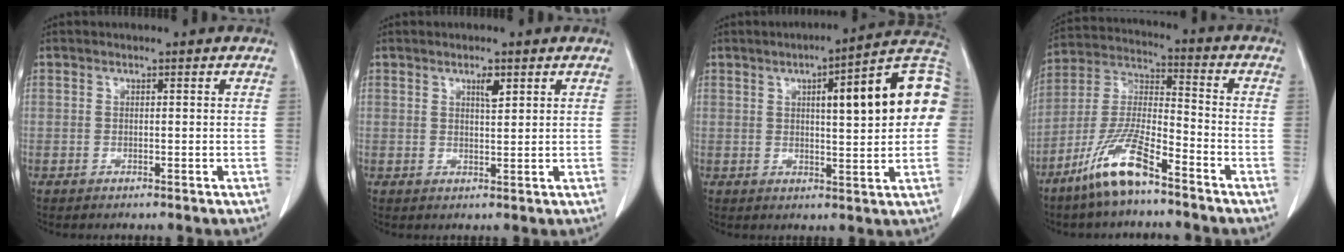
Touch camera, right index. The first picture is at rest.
{"total": 2.1, "force": [1.2, 0.5, 1.7], "torque": [-0.029, -0.003, 0.021]}
{"total": 15.3, "force": [2.8, 2.7, 14.8], "torque": [-0.194, 0.034, 0.032]}
{"total": 11.8, "force": [-8.0, 1.8, 8.5], "torque": [-0.183, -0.015, -0.159]}